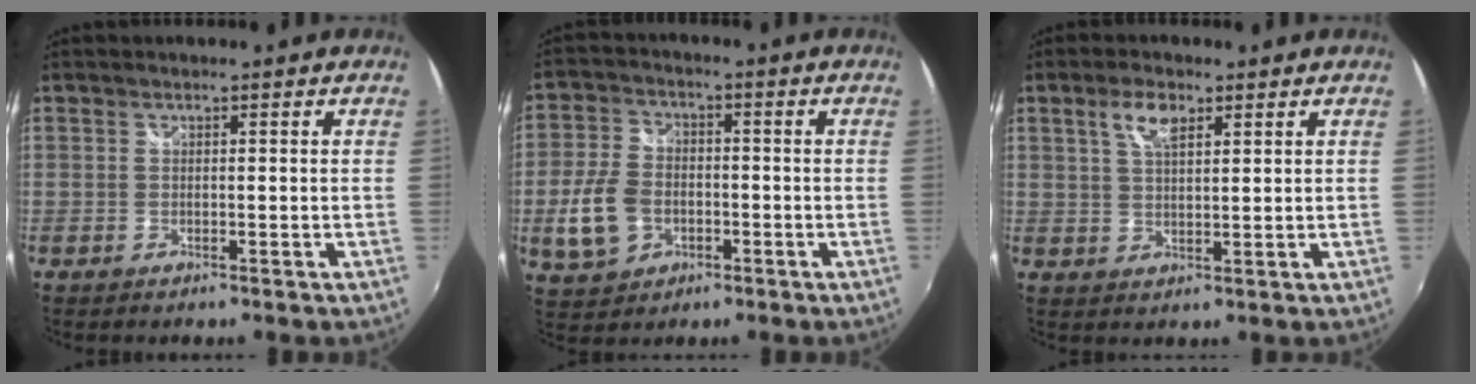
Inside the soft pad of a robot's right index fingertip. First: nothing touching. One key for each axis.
{"total": 10.0, "fx": -2.7, "fy": 7.3, "fz": 6.2, "tx": -0.147, "ty": 0.005, "tz": -0.043}
{"total": 4.8, "fx": 2.5, "fy": 2.0, "fz": 3.5, "tx": -0.065, "ty": 0.006, "tz": 0.047}